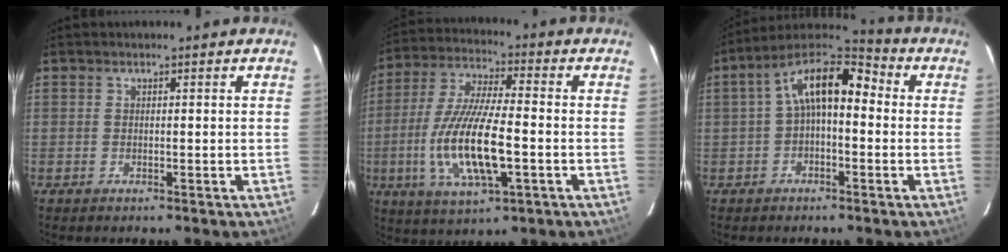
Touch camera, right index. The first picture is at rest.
{"total": 16.2, "force": [-3.8, 4.5, 15.1], "torque": [-0.311, -0.010, -0.070]}
{"total": 10.9, "force": [0.5, 5.7, 9.3], "torque": [-0.171, 0.037, 0.001]}